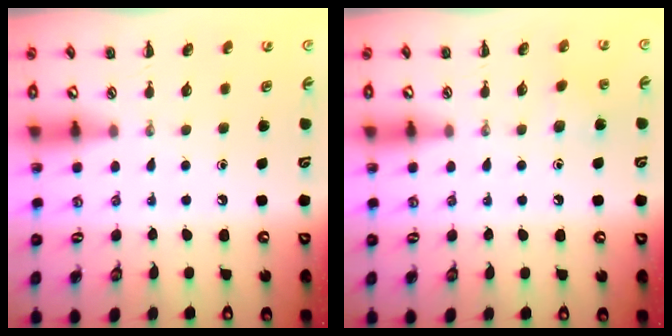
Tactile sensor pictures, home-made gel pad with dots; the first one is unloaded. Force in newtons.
{"total": 6.8, "press": 6.6, "slide": 1.7}